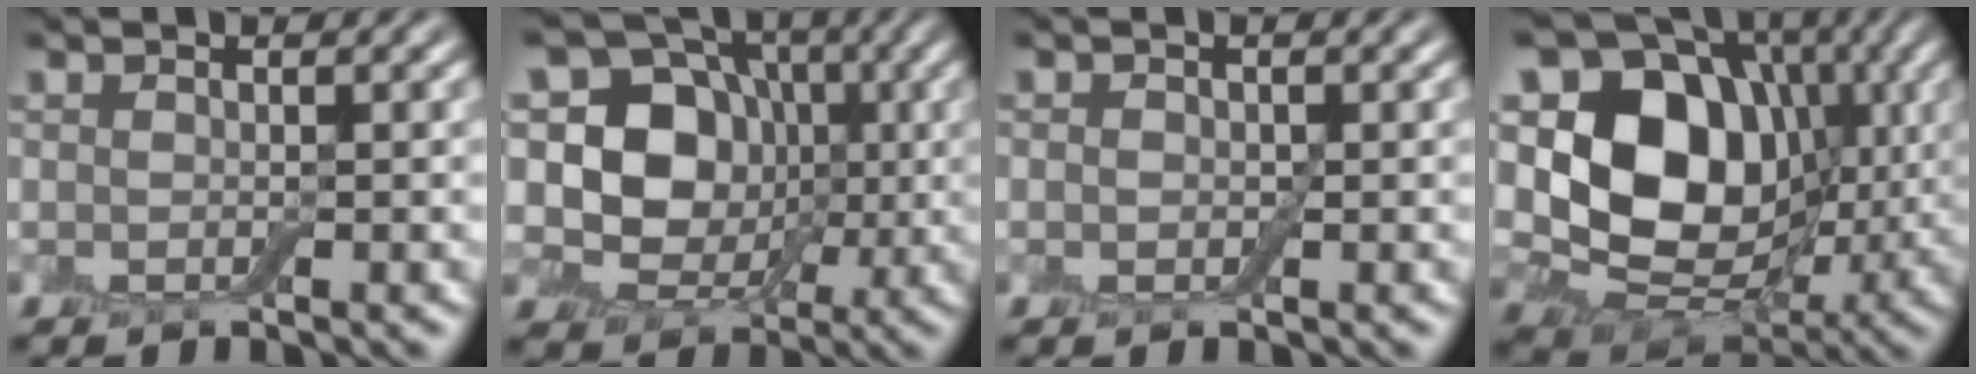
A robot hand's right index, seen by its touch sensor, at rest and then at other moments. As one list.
[{"total": 10.3, "force": [1.1, 8.5, 5.7], "torque": [-0.102, 0.019, -0.005]}, {"total": 0.7, "force": [0.0, 0.6, 0.4], "torque": [-0.003, -0.001, -0.003]}, {"total": 14.6, "force": [2.2, 11.1, 9.3], "torque": [-0.157, 0.020, 0.027]}]